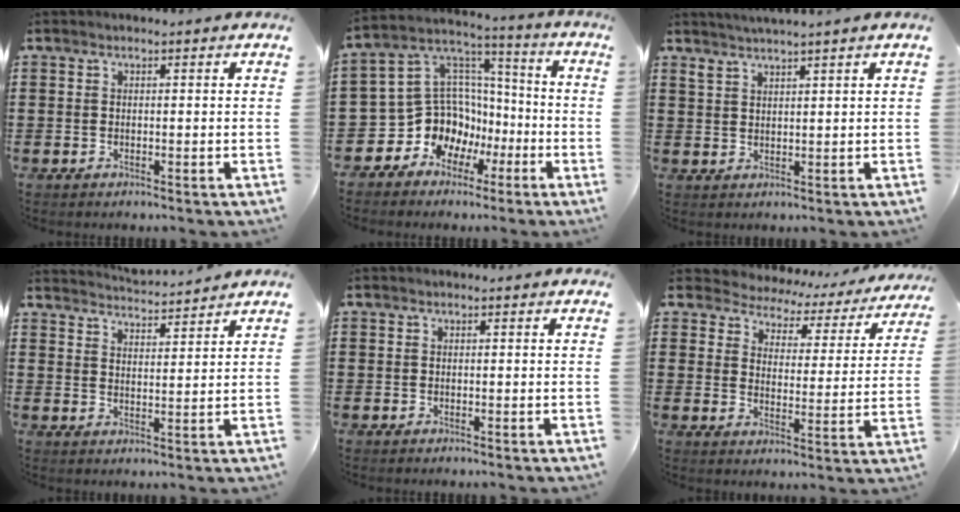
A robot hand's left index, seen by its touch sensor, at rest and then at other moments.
{"total": 10.9, "force": [-4.4, 9.8, 2.2], "torque": [-0.095, -0.011, -0.075]}
{"total": 2.0, "force": [1.8, -0.4, 0.6], "torque": [-0.015, 0.001, 0.035]}
{"total": 3.5, "force": [3.5, -0.4, 0.0], "torque": [-0.013, -0.024, 0.060]}
{"total": 0.0}
{"total": 3.2, "force": [3.0, 1.2, -0.1], "torque": [-0.025, -0.024, 0.042]}